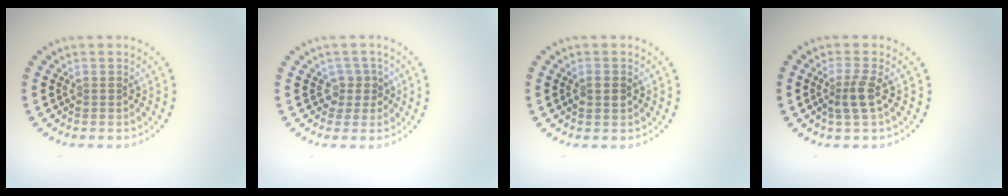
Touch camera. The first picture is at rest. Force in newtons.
{"total": 1.8, "press": 1.4, "slide": 1.2}
{"total": 1.4, "press": 1.3, "slide": 0.1}
{"total": 2.2, "press": 1.9, "slide": 1.2}